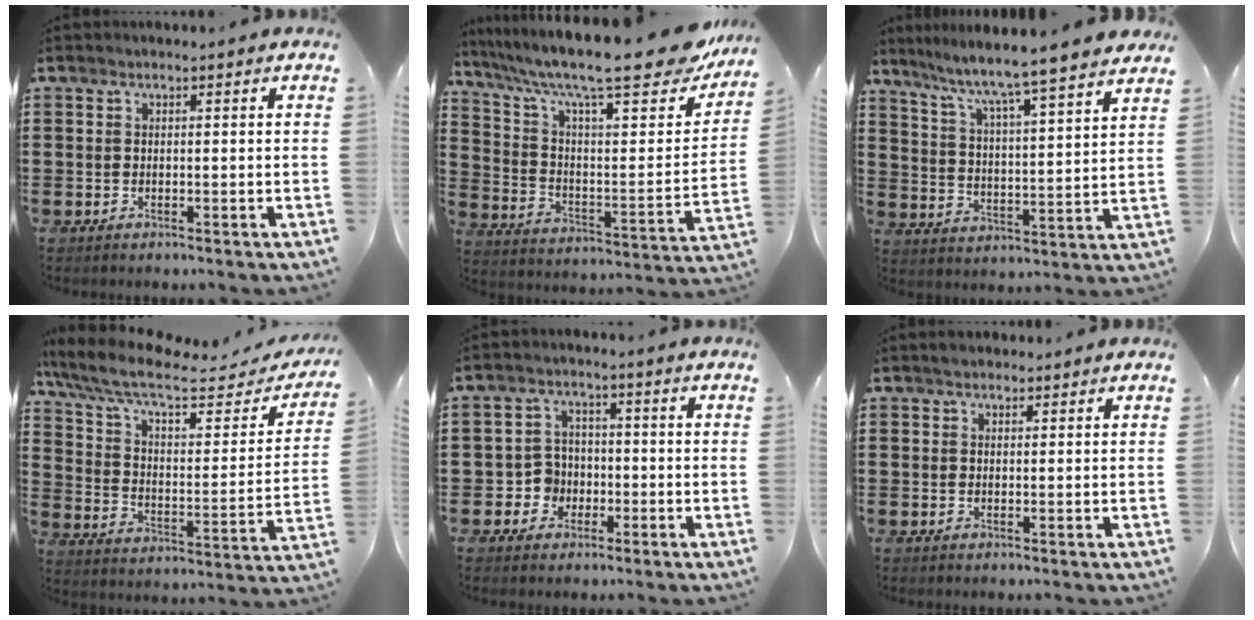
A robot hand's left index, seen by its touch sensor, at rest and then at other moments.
{"total": 14.2, "force": [10.9, 2.2, 8.8], "torque": [-0.175, -0.072, 0.176]}
{"total": 6.4, "force": [5.7, -0.9, 2.7], "torque": [-0.076, -0.052, 0.088]}
{"total": 10.0, "force": [7.5, 2.1, 6.4], "torque": [-0.149, -0.041, 0.125]}
{"total": 4.3, "force": [-1.3, 3.9, 1.4], "torque": [-0.036, 0.008, -0.026]}
{"total": 1.3, "force": [1.1, 0.5, 0.2], "torque": [-0.006, 0.003, 0.023]}